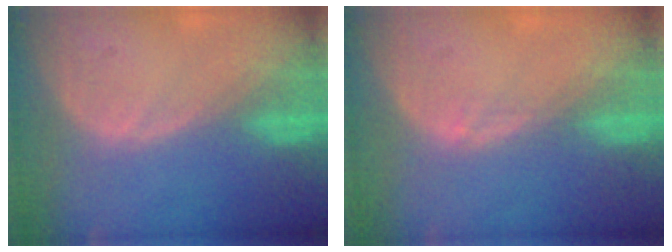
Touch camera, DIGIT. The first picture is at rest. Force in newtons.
{"total": 1.0, "press": 0.7, "slide": 0.7}